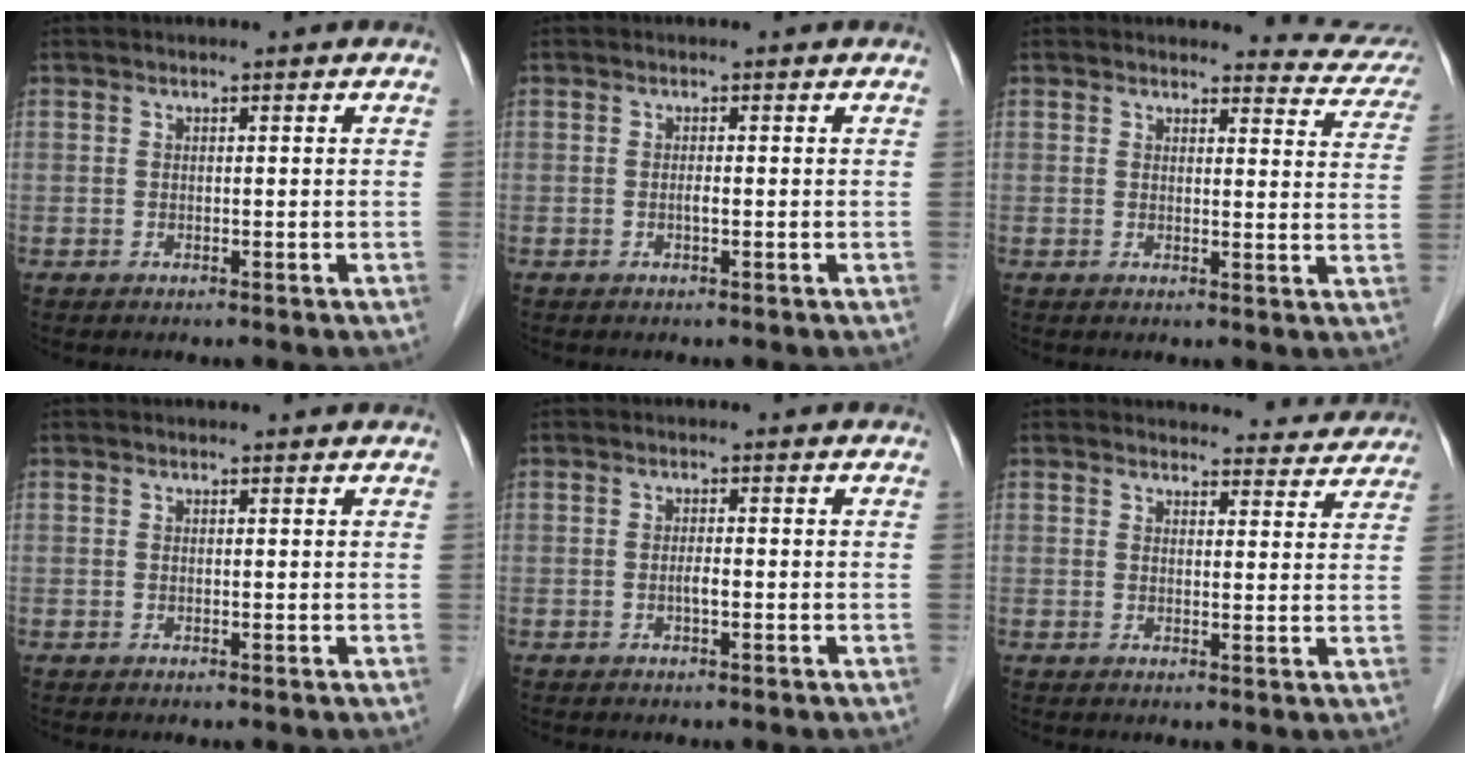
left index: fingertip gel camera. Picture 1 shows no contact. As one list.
[{"total": 0.7, "force": [-0.5, 0.1, 0.5], "torque": [-0.009, -0.003, -0.011]}, {"total": 6.8, "force": [6.6, 1.5, -0.3], "torque": [0.024, -0.038, 0.045]}, {"total": 1.2, "force": [1.2, 0.3, 0.3], "torque": [-0.011, 0.005, 0.008]}, {"total": 1.2, "force": [-0.7, 0.2, 1.0], "torque": [-0.020, -0.002, -0.014]}, {"total": 8.6, "force": [8.3, 2.4, 0.3], "torque": [0.032, -0.009, 0.070]}]